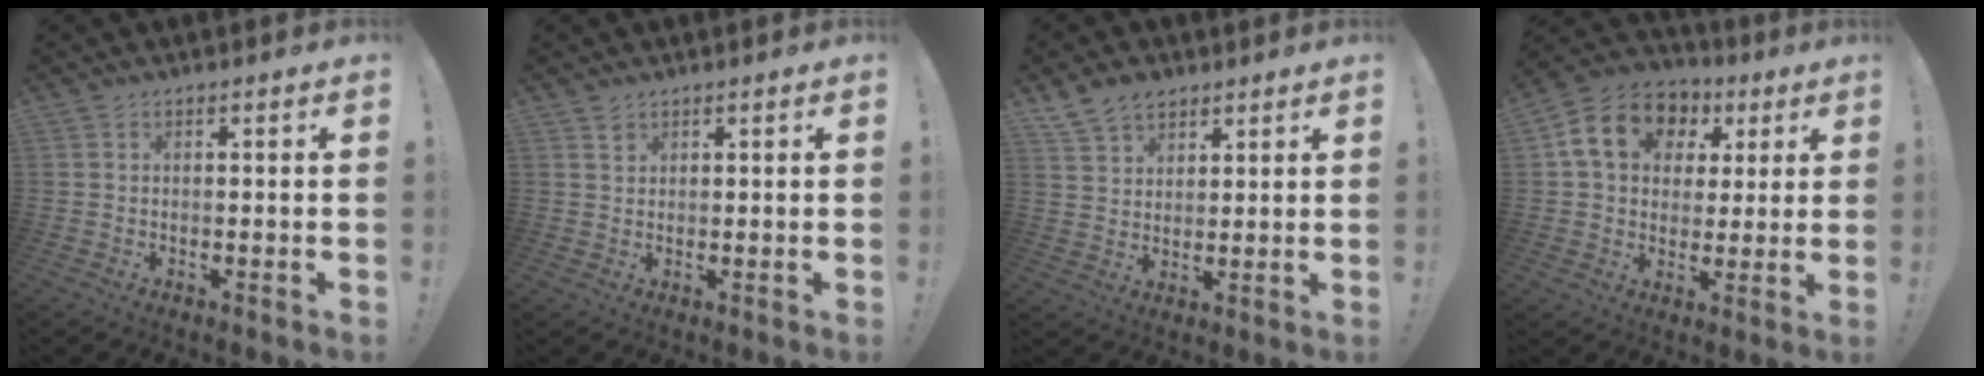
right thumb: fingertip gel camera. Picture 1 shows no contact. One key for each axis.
{"total": 1.5, "fx": 1.1, "fy": 0.9, "fz": 0.4, "tx": 0.004, "ty": -0.008, "tz": 0.019}
{"total": 8.1, "fx": 5.7, "fy": 5.1, "fz": 2.5, "tx": -0.046, "ty": -0.029, "tz": 0.114}
{"total": 15.7, "fx": 5.8, "fy": 12.0, "fz": 8.3, "tx": -0.131, "ty": -0.007, "tz": 0.114}